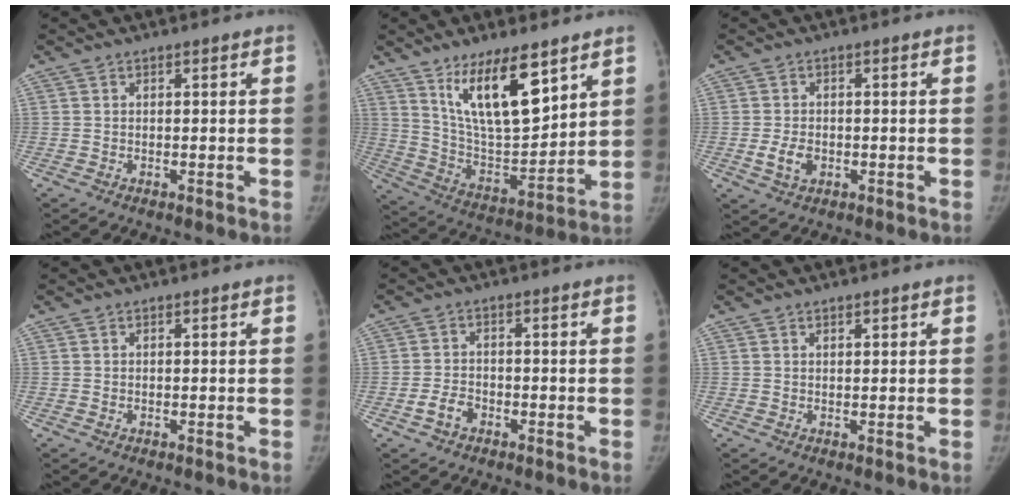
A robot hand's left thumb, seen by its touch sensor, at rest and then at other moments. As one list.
[{"total": 16.8, "force": [9.6, 5.9, 12.4], "torque": [-0.181, -0.058, 0.188]}, {"total": 4.1, "force": [-1.0, 2.9, 2.7], "torque": [-0.048, 0.003, -0.015]}, {"total": 0.0}, {"total": 3.7, "force": [-1.8, 2.5, 1.9], "torque": [-0.032, 0.016, -0.033]}, {"total": 1.0, "force": [0.6, 0.5, 0.5], "torque": [-0.002, -0.003, 0.009]}]